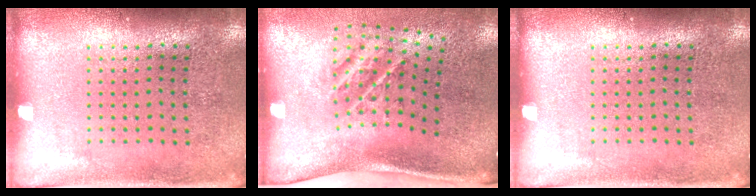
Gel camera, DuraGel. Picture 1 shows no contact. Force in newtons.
{"total": 2.3, "press": 1.4, "slide": 1.8}
{"total": 0.0}